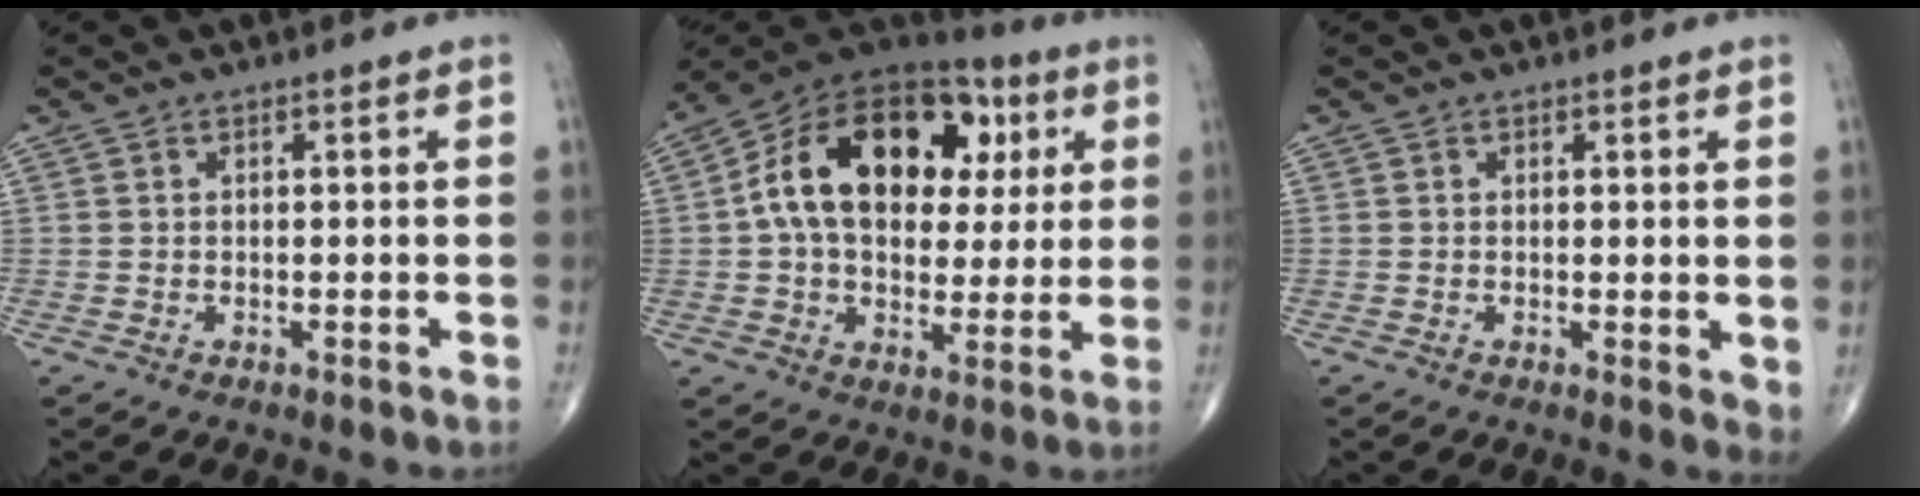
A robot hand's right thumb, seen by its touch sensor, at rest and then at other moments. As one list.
[{"total": 23.5, "force": [4.8, 15.2, 17.3], "torque": [-0.254, 0.023, 0.069]}, {"total": 2.4, "force": [0.5, 1.0, 2.1], "torque": [-0.030, -0.010, 0.004]}]